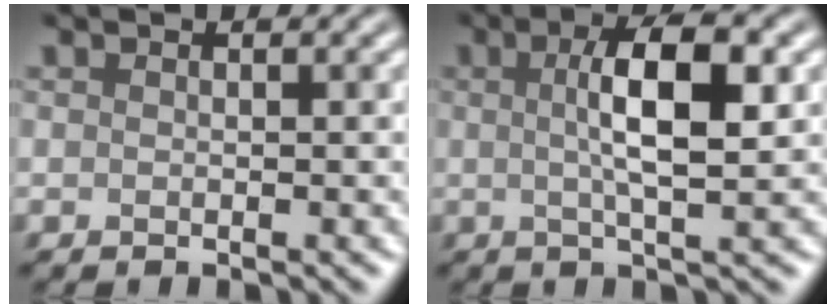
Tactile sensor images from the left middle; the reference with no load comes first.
{"total": 5.9, "force": [1.0, 1.4, 5.6], "torque": [-0.092, 0.011, 0.014]}